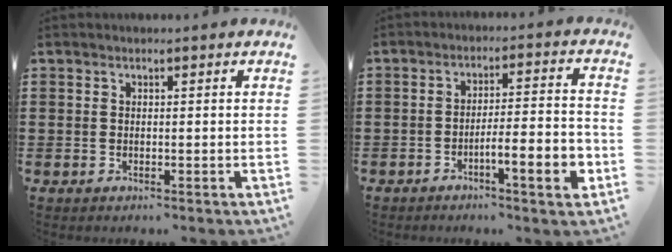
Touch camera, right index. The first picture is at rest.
{"total": 6.8, "force": [-3.2, 0.9, 6.0], "torque": [-0.088, -0.004, -0.057]}